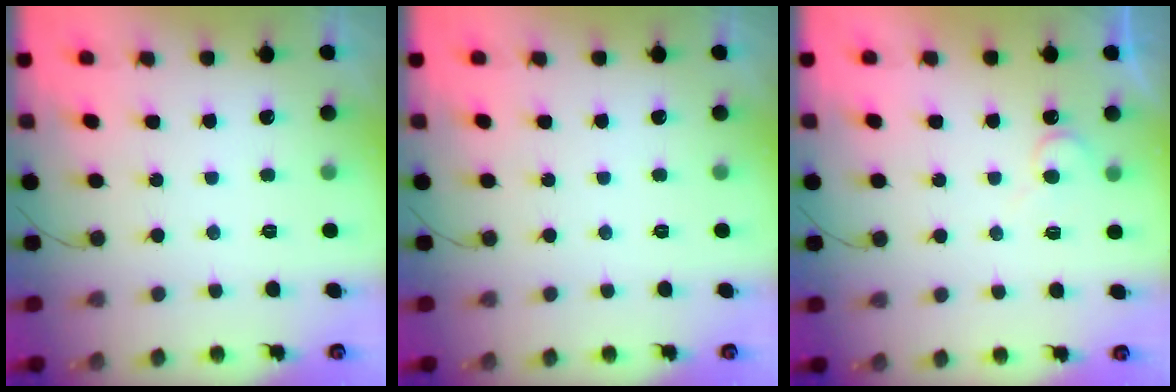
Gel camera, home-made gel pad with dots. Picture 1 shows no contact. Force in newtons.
{"total": 0.0}
{"total": 5.0, "press": 4.9, "slide": 0.4}